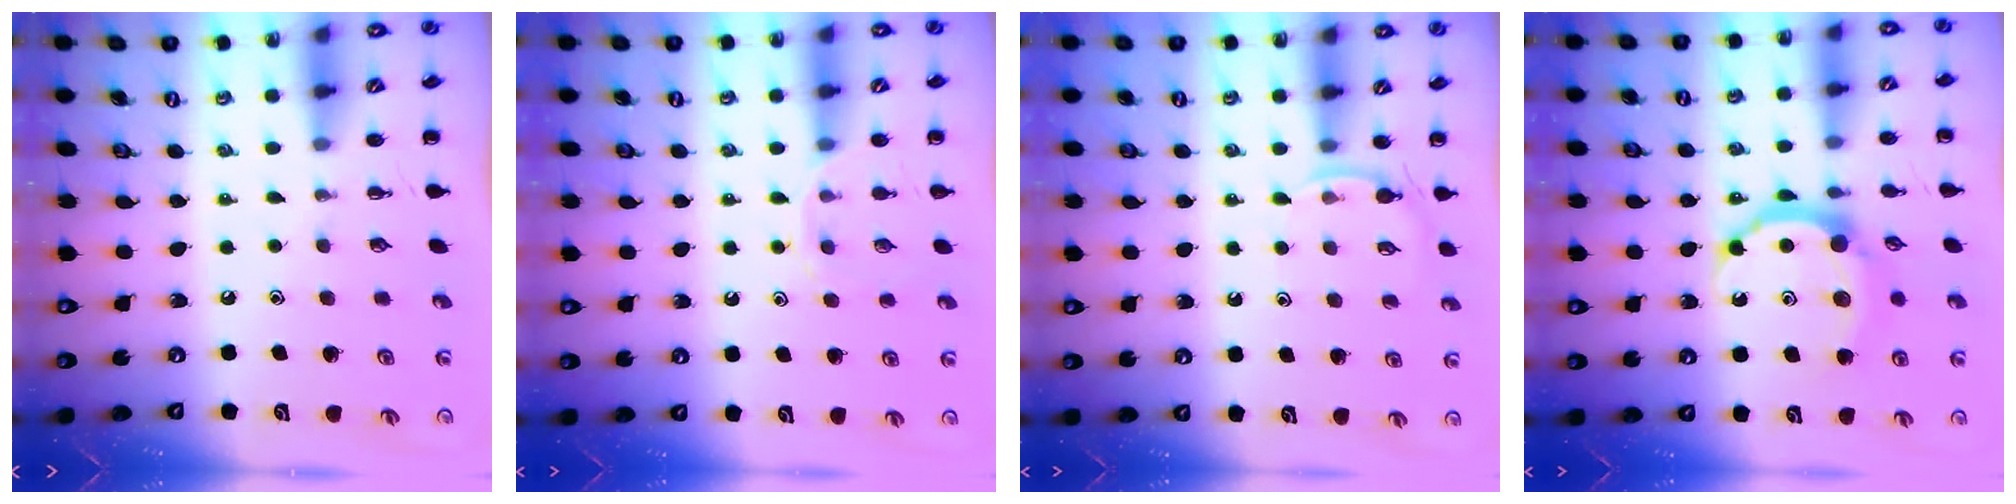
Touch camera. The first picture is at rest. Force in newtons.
{"total": 8.7, "press": 8.6, "slide": 1.3}
{"total": 4.8, "press": 4.6, "slide": 1.4}
{"total": 11.6, "press": 11.6, "slide": 0.7}